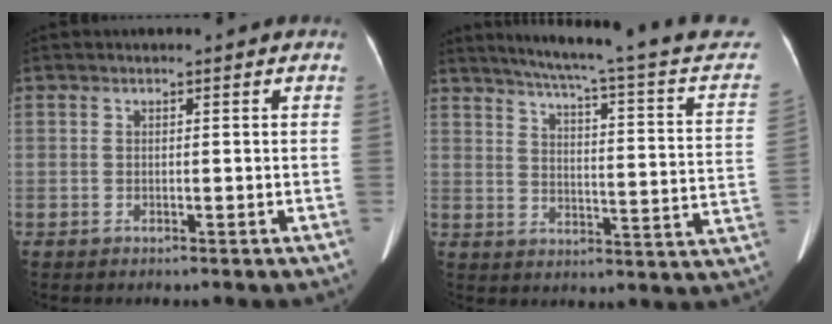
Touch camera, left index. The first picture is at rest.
{"total": 23.6, "force": [20.4, 0.3, 11.8], "torque": [-0.169, -0.054, 0.239]}